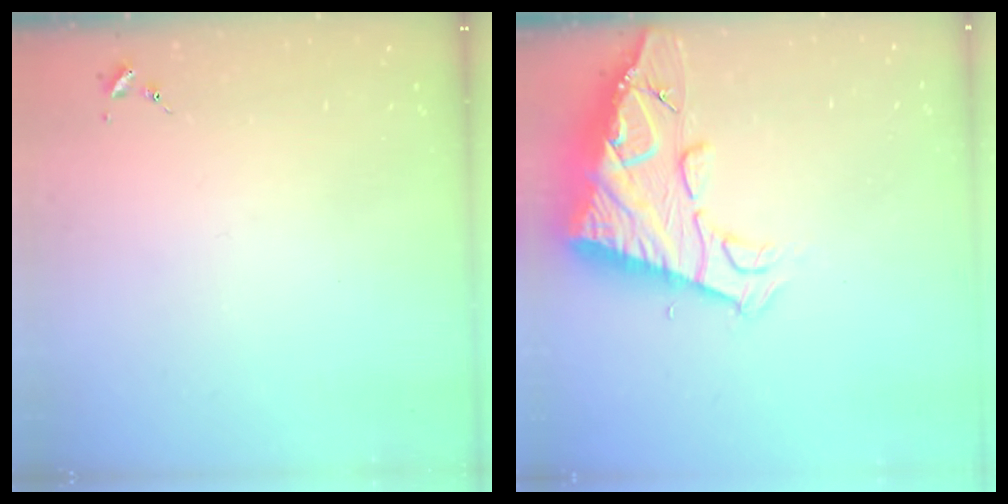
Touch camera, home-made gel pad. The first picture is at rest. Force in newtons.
{"total": 15.0, "press": 14.9, "slide": 1.4}